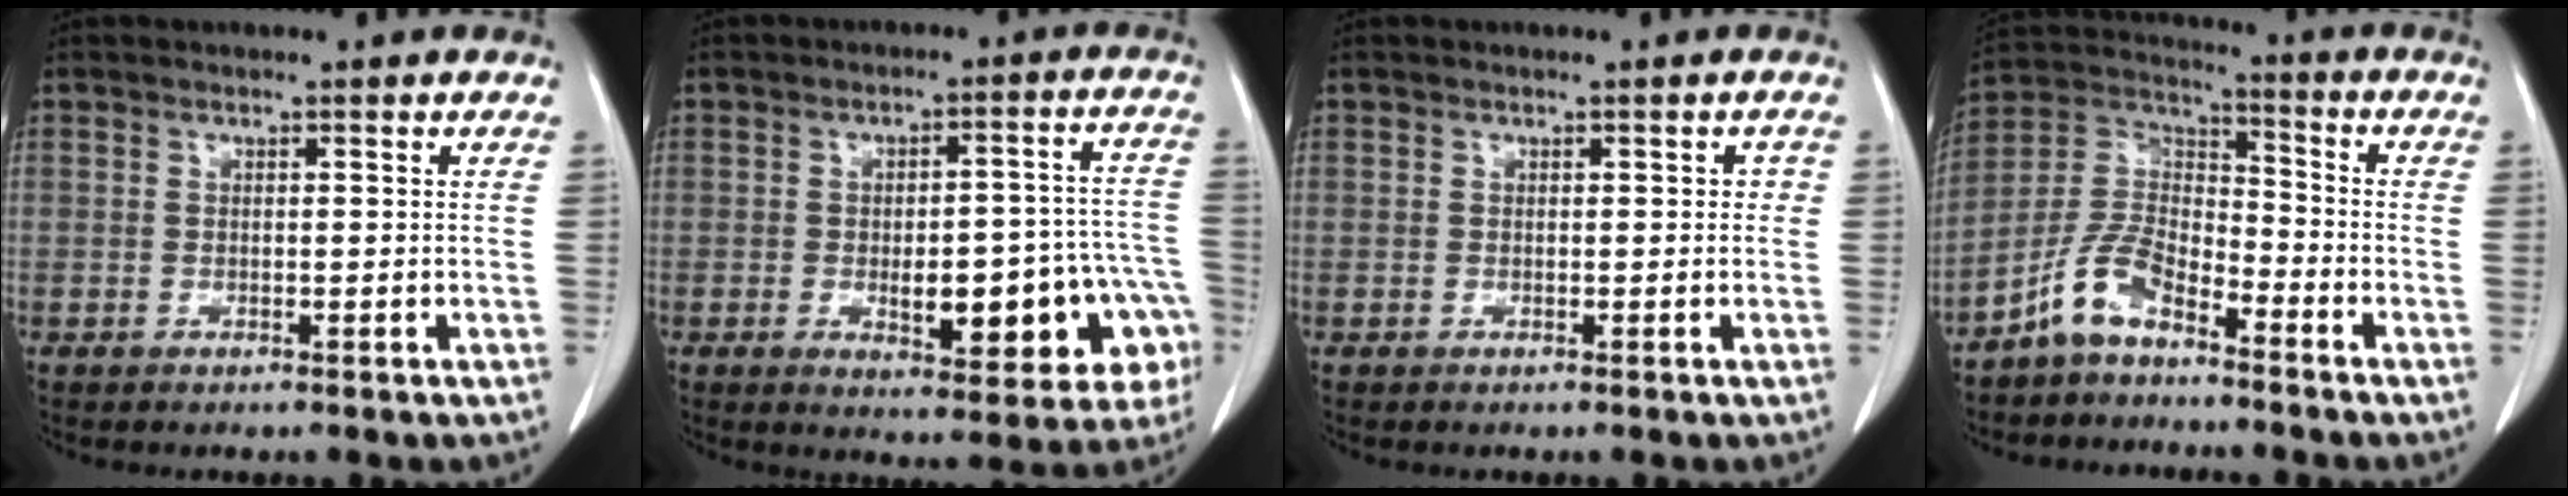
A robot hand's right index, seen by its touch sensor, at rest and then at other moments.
{"total": 15.2, "force": [-4.6, 5.4, 13.4], "torque": [-0.110, 0.040, -0.041]}
{"total": 1.0, "force": [0.1, 0.7, 0.7], "torque": [-0.006, 0.014, 0.001]}
{"total": 8.4, "force": [-6.2, 3.3, 4.7], "torque": [-0.108, 0.020, -0.128]}